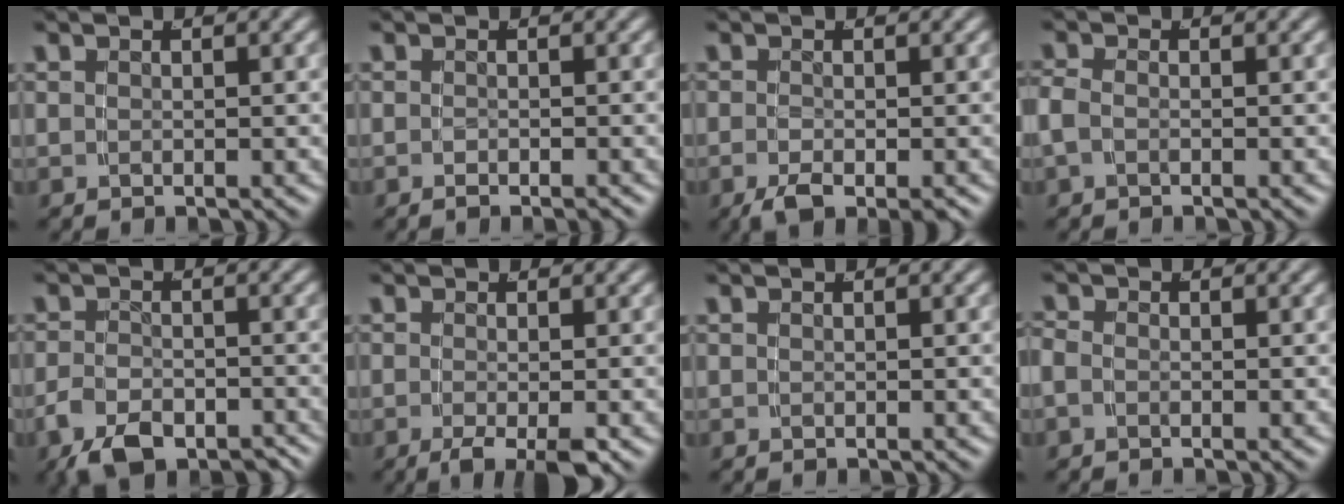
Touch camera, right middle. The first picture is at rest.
{"total": 1.0, "force": [-0.9, -0.4, 0.4], "torque": [-0.011, -0.005, -0.011]}
{"total": 2.4, "force": [-1.4, 0.5, 1.8], "torque": [-0.037, -0.014, -0.016]}
{"total": 1.5, "force": [-0.5, 0.9, 1.1], "torque": [-0.036, -0.010, -0.005]}
{"total": 5.4, "force": [-3.6, 2.7, 2.9], "torque": [-0.047, -0.023, -0.049]}
{"total": 4.9, "force": [-3.1, 1.2, 3.6], "torque": [-0.067, -0.031, -0.031]}
{"total": 0.0}
{"total": 1.2, "force": [-0.4, 0.8, 0.7], "torque": [-0.021, -0.007, -0.007]}